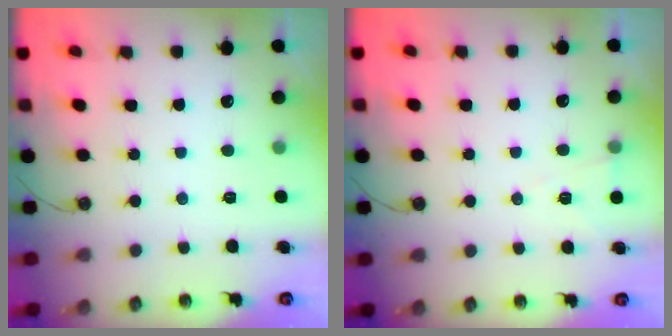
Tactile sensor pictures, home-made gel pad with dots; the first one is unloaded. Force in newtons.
{"total": 5.0, "press": 2.7, "slide": 4.2}